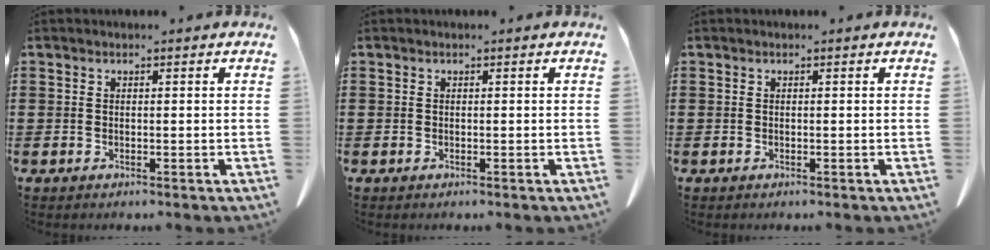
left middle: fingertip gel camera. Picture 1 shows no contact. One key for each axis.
{"total": 0.0}
{"total": 0.0}